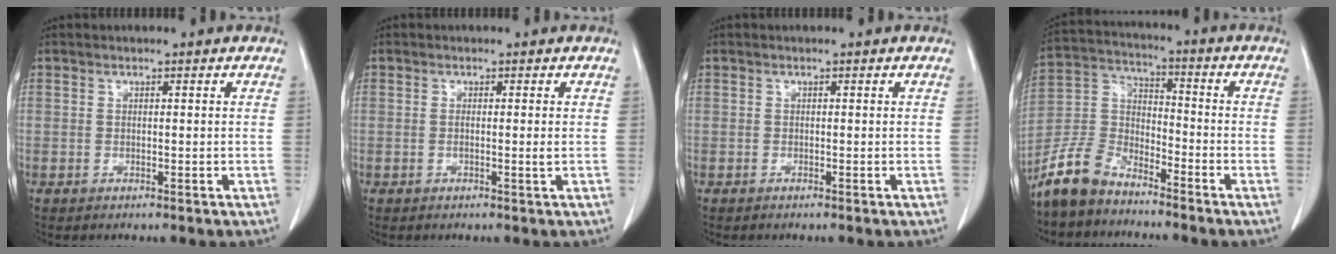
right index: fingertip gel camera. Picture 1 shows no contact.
{"total": 1.2, "force": [-0.1, -0.2, 1.2], "torque": [-0.021, -0.003, -0.004]}
{"total": 0.0}
{"total": 9.0, "force": [-7.7, 3.7, 2.9], "torque": [-0.078, 0.010, -0.156]}